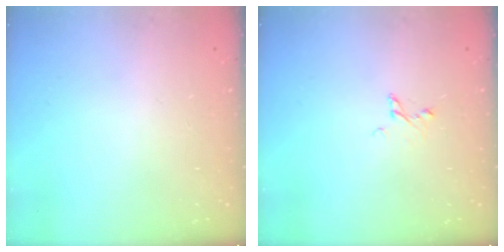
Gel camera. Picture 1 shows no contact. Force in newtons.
{"total": 3.1, "press": 3.1, "slide": 0.4}